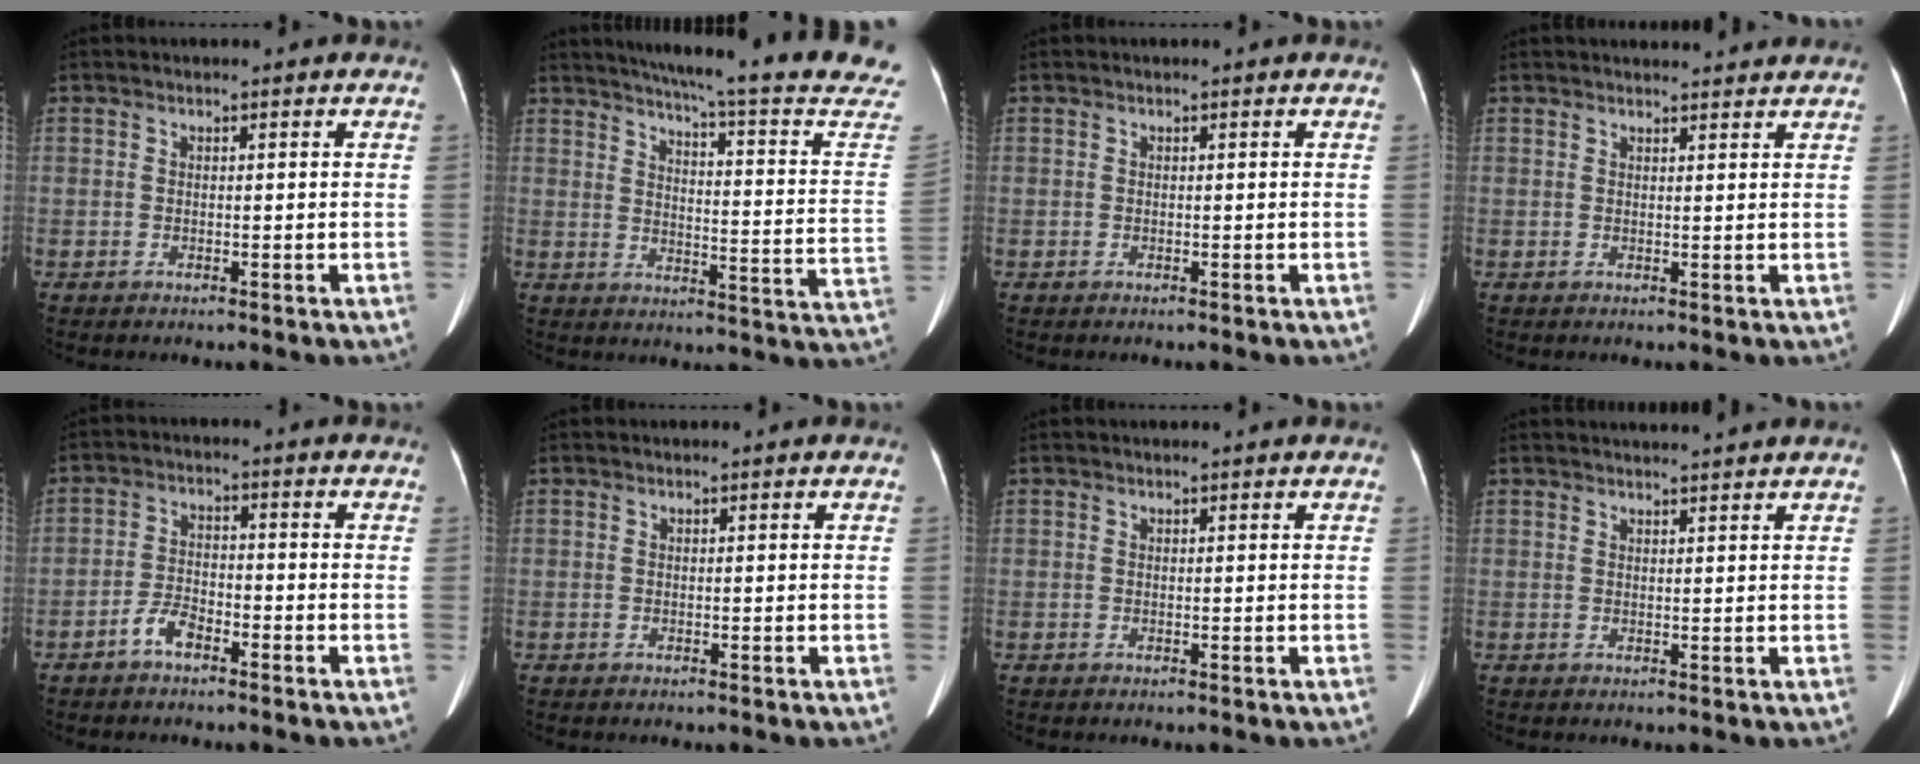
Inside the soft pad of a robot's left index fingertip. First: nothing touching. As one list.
[{"total": 22.9, "force": [19.7, -0.6, 11.6], "torque": [-0.162, -0.065, 0.237]}, {"total": 0.0}, {"total": 5.6, "force": [5.4, 0.5, 1.4], "torque": [-0.017, 0.020, 0.059]}, {"total": 3.8, "force": [-2.7, 1.4, 2.2], "torque": [-0.050, 0.006, -0.051]}, {"total": 0.0}, {"total": 0.6, "force": [0.5, 0.0, 0.2], "torque": [-0.004, 0.006, 0.008]}, {"total": 3.8, "force": [3.6, -0.9, 1.0], "torque": [-0.013, 0.011, 0.046]}]